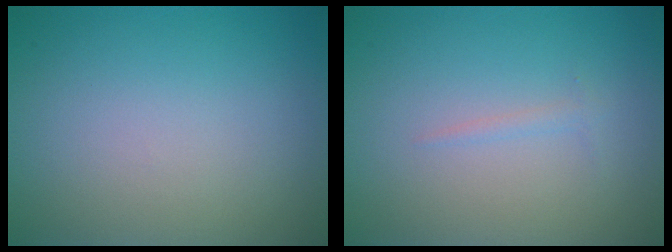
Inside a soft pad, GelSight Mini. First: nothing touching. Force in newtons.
{"total": 0.7, "press": 0.7, "slide": 0.0}